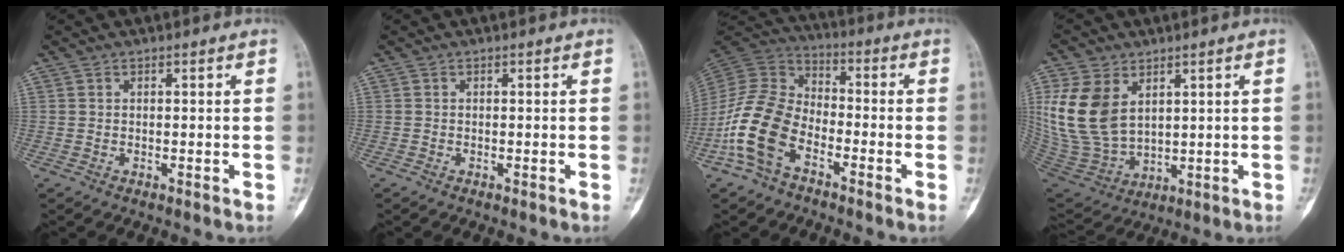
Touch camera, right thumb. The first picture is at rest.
{"total": 0.0}
{"total": 13.7, "force": [-6.2, 8.4, 8.8], "torque": [-0.178, 0.048, -0.135]}
{"total": 15.4, "force": [4.7, 10.3, 10.5], "torque": [-0.207, -0.022, 0.112]}